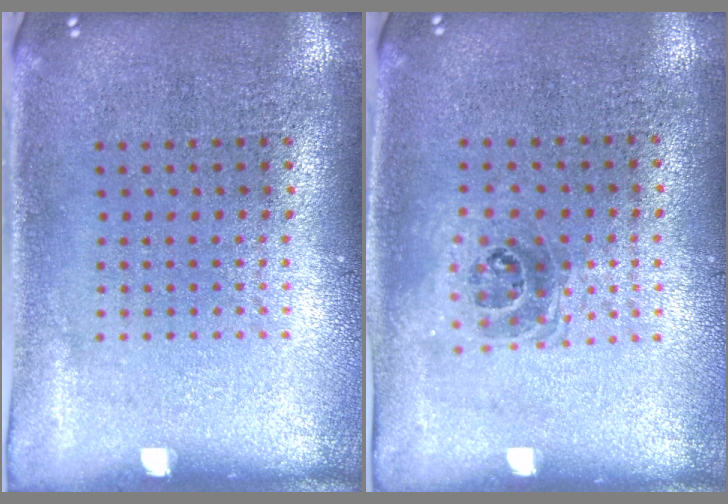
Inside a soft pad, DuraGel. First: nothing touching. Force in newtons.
{"total": 1.0, "press": 0.9, "slide": 0.4}